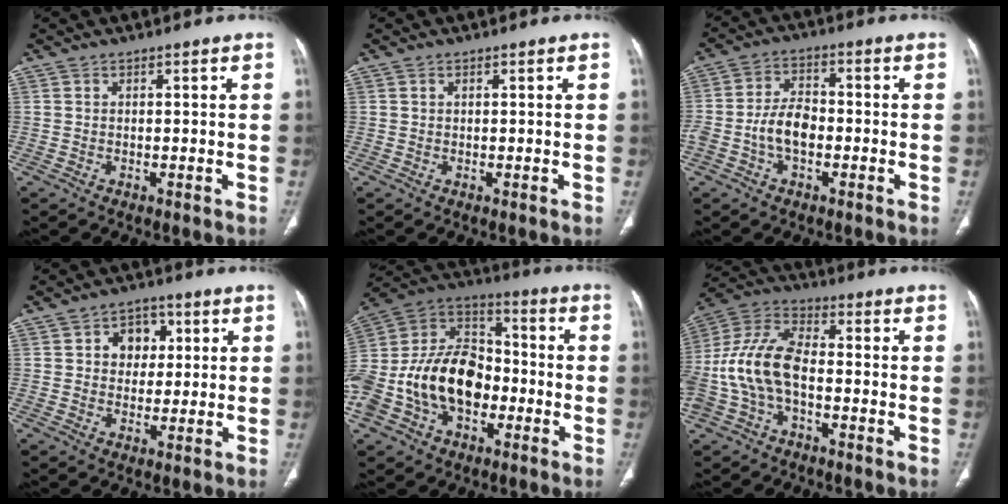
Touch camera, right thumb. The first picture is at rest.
{"total": 0.0}
{"total": 7.1, "force": [-1.9, 4.3, 5.3], "torque": [-0.099, 0.025, -0.041]}
{"total": 6.7, "force": [1.7, 5.3, 3.6], "torque": [-0.016, 0.001, 0.021]}
{"total": 24.5, "force": [-5.4, 17.0, 16.7], "torque": [-0.331, 0.059, -0.091]}
{"total": 15.6, "force": [-2.8, 9.0, 12.5], "torque": [-0.273, 0.039, -0.054]}